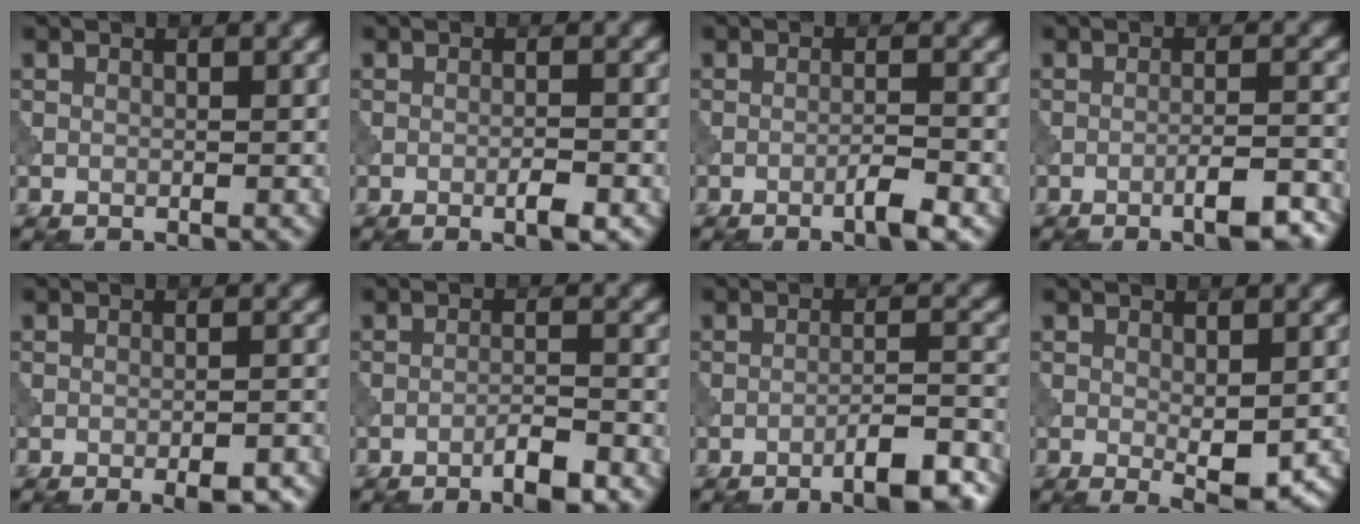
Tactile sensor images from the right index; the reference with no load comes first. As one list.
[{"total": 1.9, "force": [-1.0, 0.2, 1.6], "torque": [-0.026, 0.005, -0.017]}, {"total": 2.3, "force": [-1.3, 0.1, 1.9], "torque": [-0.031, 0.008, -0.027]}, {"total": 4.6, "force": [-2.8, 0.9, 3.5], "torque": [-0.052, 0.008, -0.042]}, {"total": 4.3, "force": [-3.0, 1.1, 2.9], "torque": [-0.047, 0.009, -0.035]}, {"total": 3.0, "force": [-2.1, 0.3, 2.1], "torque": [-0.035, 0.010, -0.040]}, {"total": 6.0, "force": [-4.2, 1.2, 4.1], "torque": [-0.054, 0.013, -0.063]}, {"total": 3.7, "force": [-0.7, 1.4, 3.4], "torque": [-0.050, -0.012, -0.003]}]